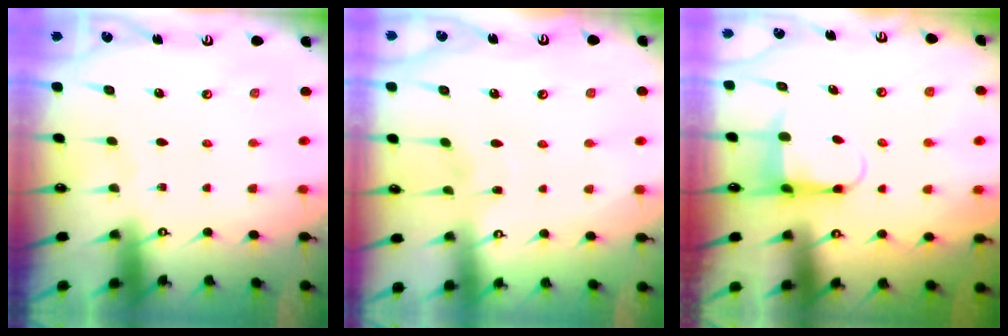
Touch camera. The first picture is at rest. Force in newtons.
{"total": 3.5, "press": 3.5, "slide": 0.5}
{"total": 4.8, "press": 4.7, "slide": 0.9}